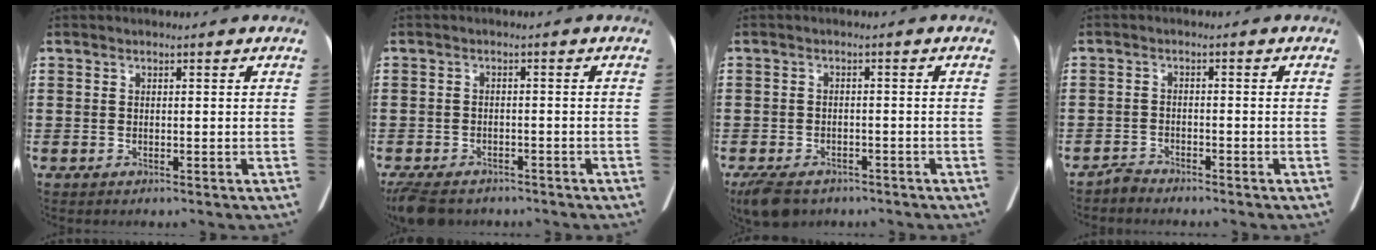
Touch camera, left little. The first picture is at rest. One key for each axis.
{"total": 2.5, "fx": -2.4, "fy": 0.4, "fz": 0.8, "tx": -0.031, "ty": -0.005, "tz": -0.053}
{"total": 2.9, "fx": -2.6, "fy": 0.7, "fz": 1.1, "tx": -0.033, "ty": -0.004, "tz": -0.055}
{"total": 1.9, "fx": -1.9, "fy": 0.2, "fz": 0.2, "tx": -0.011, "ty": 0.003, "tz": -0.039}